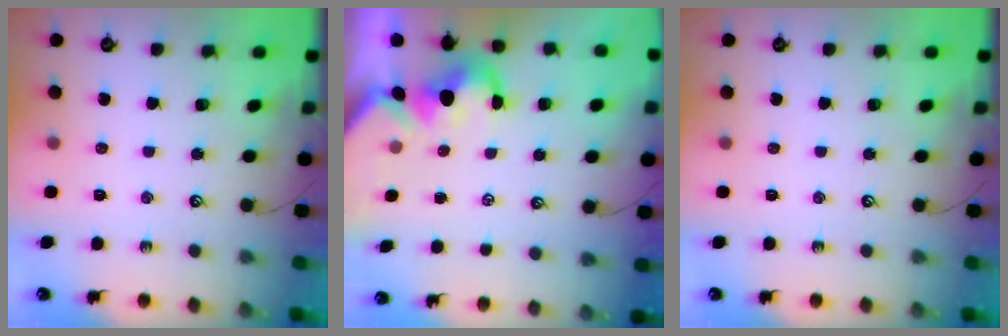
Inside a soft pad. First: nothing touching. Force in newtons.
{"total": 2.9, "press": 2.7, "slide": 1.1}
{"total": 0.0}